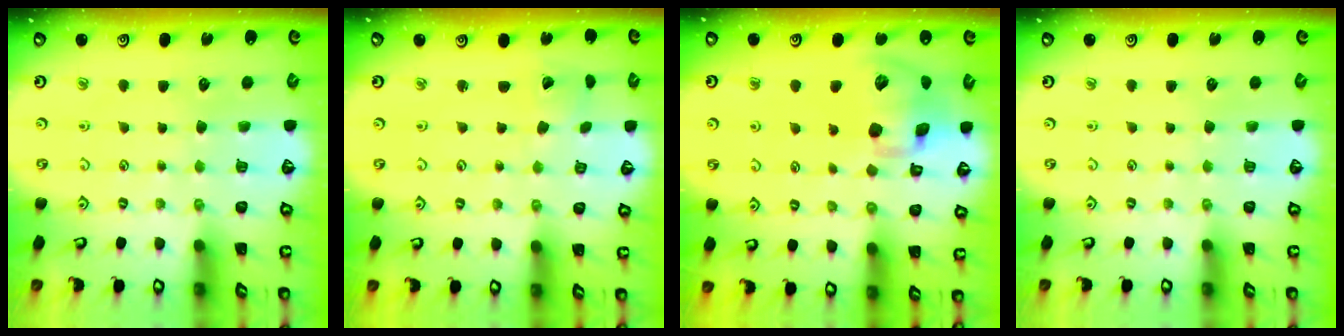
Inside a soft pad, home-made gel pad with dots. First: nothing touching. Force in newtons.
{"total": 1.7, "press": 1.7, "slide": 0.1}
{"total": 17.3, "press": 17.0, "slide": 2.8}
{"total": 0.0}